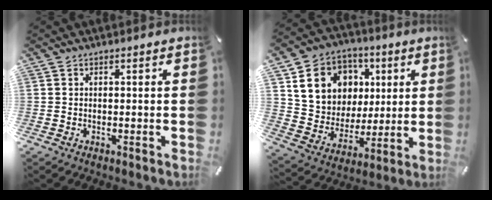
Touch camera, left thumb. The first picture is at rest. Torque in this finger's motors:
{"motor_torque": [2.24, 2.24, 1.44, -1.33, 0.13]}